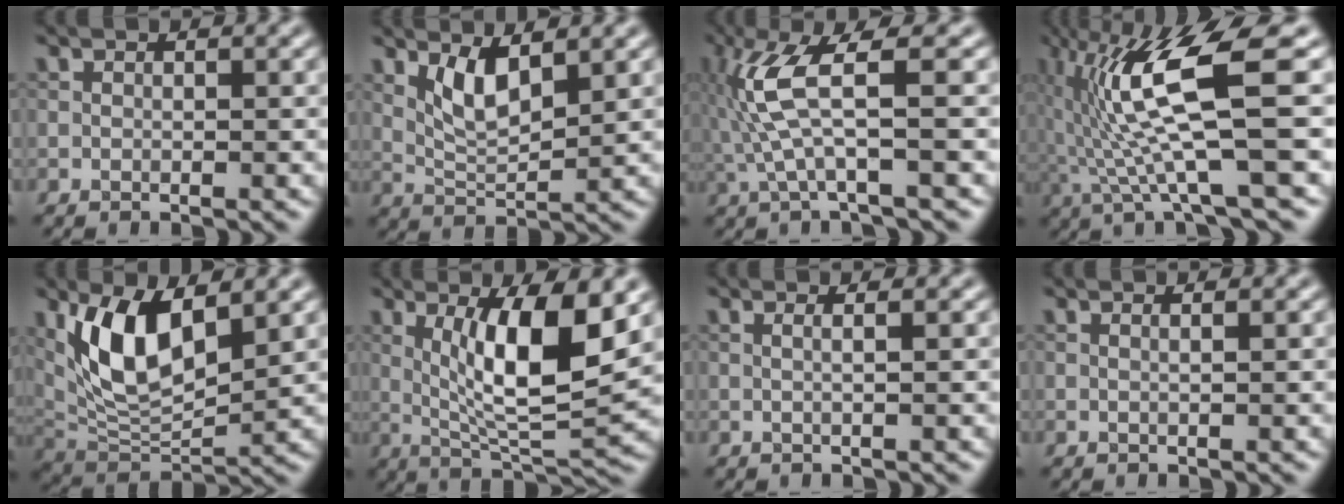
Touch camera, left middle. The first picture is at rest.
{"total": 3.3, "force": [1.9, 0.9, 2.6], "torque": [-0.059, -0.010, 0.040]}
{"total": 5.3, "force": [-0.1, 0.6, 5.3], "torque": [-0.132, 0.013, 0.001]}
{"total": 9.2, "force": [0.5, 1.2, 9.1], "torque": [-0.178, 0.006, 0.014]}
{"total": 7.7, "force": [2.7, 3.5, 6.3], "torque": [-0.131, -0.008, 0.053]}
{"total": 8.7, "force": [1.9, 2.0, 8.2], "torque": [-0.138, -0.013, 0.041]}
{"total": 1.6, "force": [0.6, 0.7, 1.3], "torque": [-0.008, -0.006, -0.011]}
{"total": 0.8, "force": [0.4, 0.3, 0.7], "torque": [-0.009, -0.004, -0.006]}